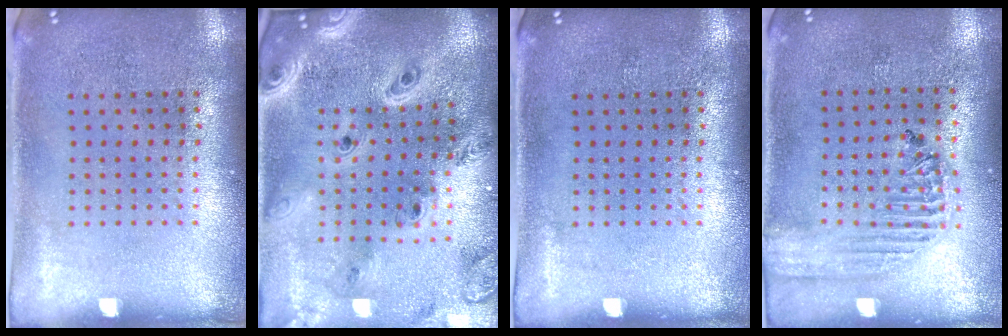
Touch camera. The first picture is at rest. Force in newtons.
{"total": 4.0, "press": 3.0, "slide": 2.6}
{"total": 0.0}
{"total": 1.8, "press": 1.7, "slide": 0.7}